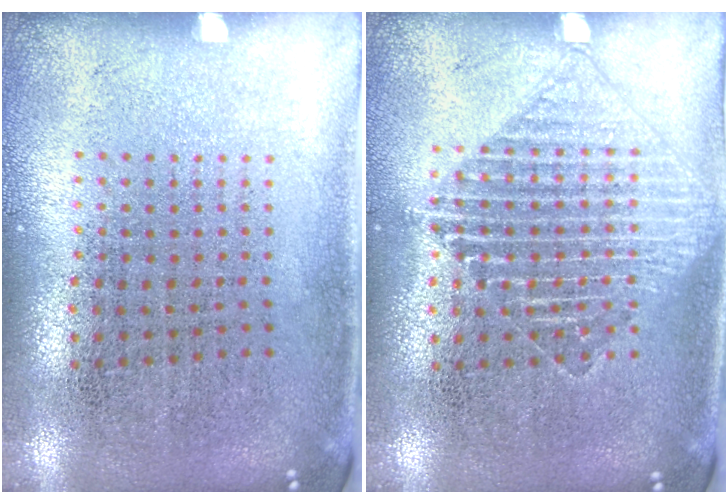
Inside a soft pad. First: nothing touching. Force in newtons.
{"total": 1.5, "press": 1.4, "slide": 0.6}